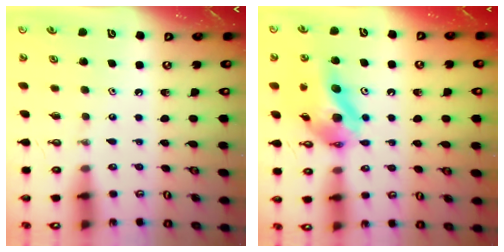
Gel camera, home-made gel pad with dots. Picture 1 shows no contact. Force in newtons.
{"total": 13.3, "press": 13.2, "slide": 1.5}